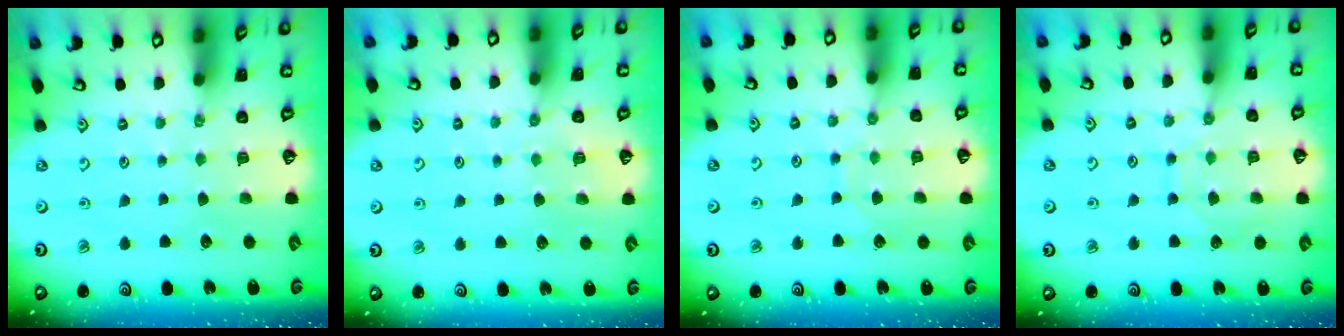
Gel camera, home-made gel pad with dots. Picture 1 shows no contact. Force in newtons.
{"total": 4.0, "press": 4.0, "slide": 0.8}
{"total": 7.1, "press": 7.1, "slide": 0.2}
{"total": 8.1, "press": 8.1, "slide": 0.5}